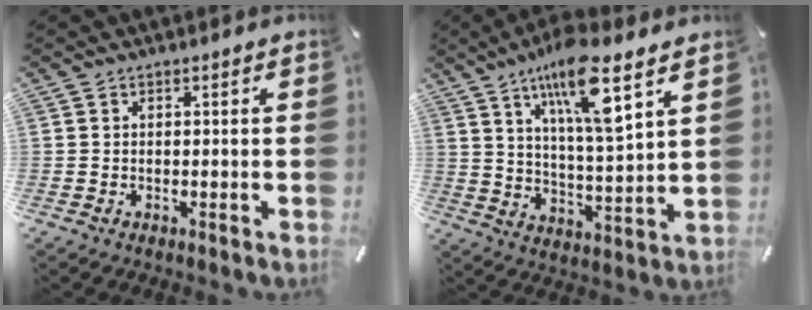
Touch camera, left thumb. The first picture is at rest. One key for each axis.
{"total": 14.6, "fx": 9.4, "fy": 3.2, "fz": 10.7, "tx": -0.191, "ty": -0.043, "tz": 0.154}